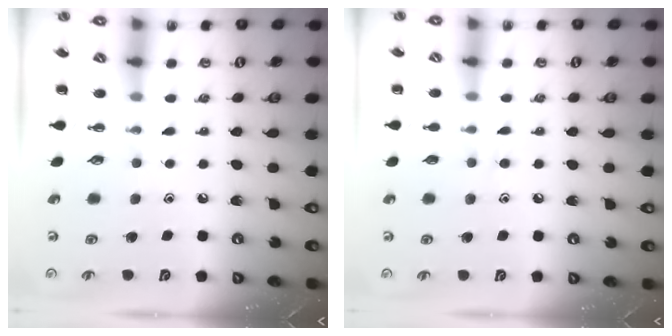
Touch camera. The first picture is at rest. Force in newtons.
{"total": 4.0, "press": 3.8, "slide": 1.4}